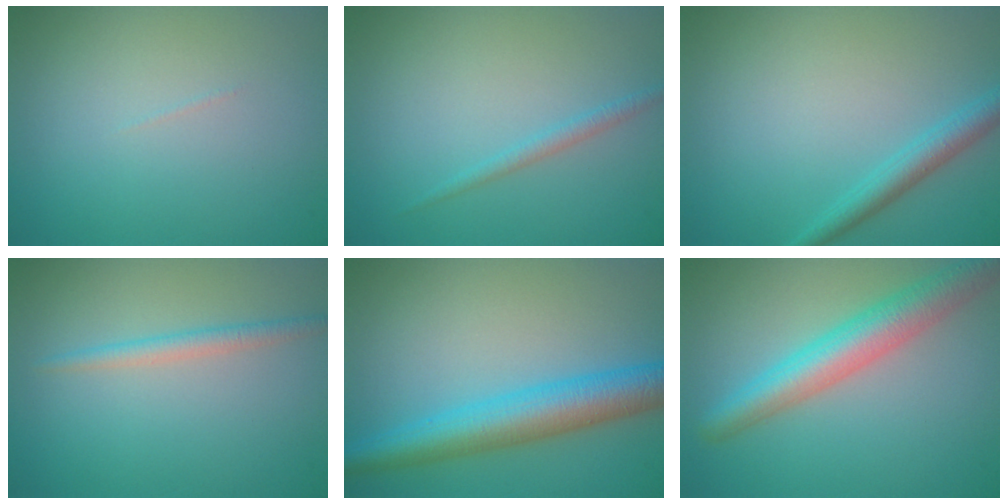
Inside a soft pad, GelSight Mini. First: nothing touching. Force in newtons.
{"total": 1.2, "press": 1.2, "slide": 0.1}
{"total": 2.6, "press": 2.5, "slide": 0.1}
{"total": 1.7, "press": 1.7, "slide": 0.0}
{"total": 6.5, "press": 6.5, "slide": 0.1}
{"total": 5.6, "press": 5.6, "slide": 0.3}